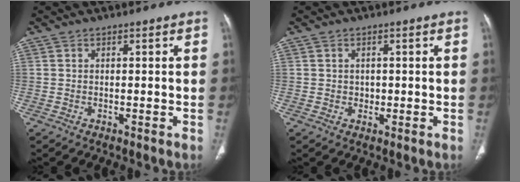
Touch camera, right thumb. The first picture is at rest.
{"total": 2.3, "force": [0.0, 2.1, 0.8], "torque": [0.003, 0.004, 0.001]}